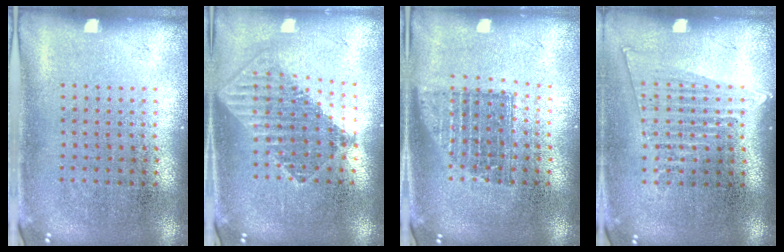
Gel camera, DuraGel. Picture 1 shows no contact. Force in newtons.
{"total": 1.7, "press": 1.4, "slide": 1.1}
{"total": 1.5, "press": 1.2, "slide": 0.9}
{"total": 1.4, "press": 1.2, "slide": 0.7}